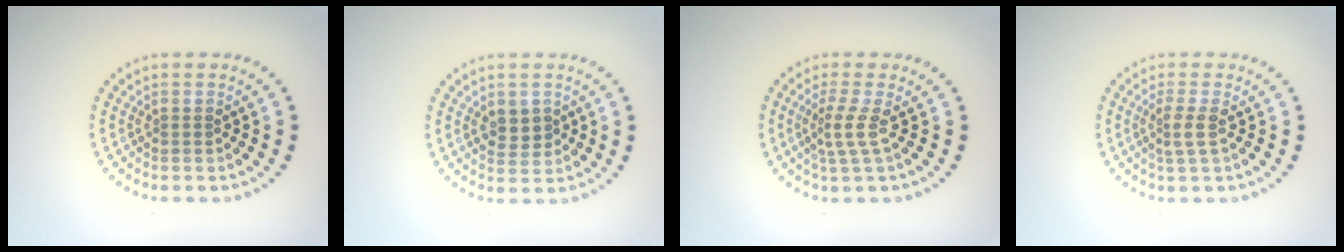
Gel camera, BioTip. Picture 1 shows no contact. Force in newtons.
{"total": 2.3, "press": 2.3, "slide": 0.4}
{"total": 2.4, "press": 1.6, "slide": 1.7}
{"total": 1.9, "press": 1.5, "slide": 1.2}